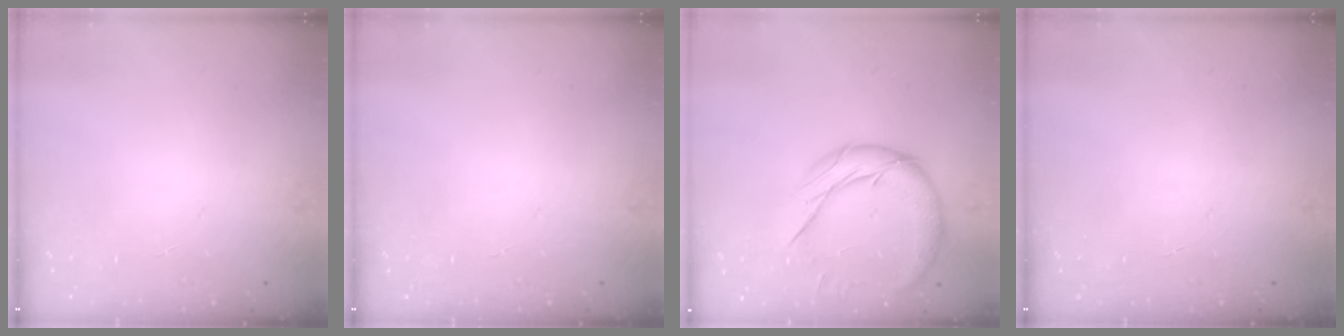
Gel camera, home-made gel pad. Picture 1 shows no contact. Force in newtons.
{"total": 0.0}
{"total": 13.3, "press": 13.2, "slide": 1.0}
{"total": 0.0}